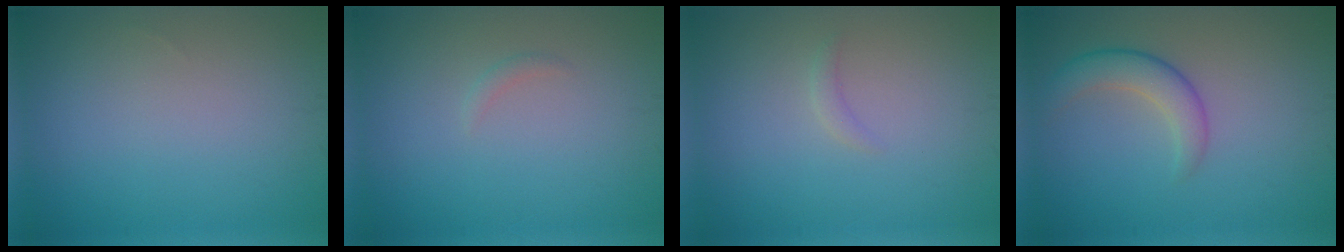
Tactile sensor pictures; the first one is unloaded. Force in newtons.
{"total": 0.6, "press": 0.6, "slide": 0.0}
{"total": 0.8, "press": 0.7, "slide": 0.2}
{"total": 3.2, "press": 3.2, "slide": 0.1}